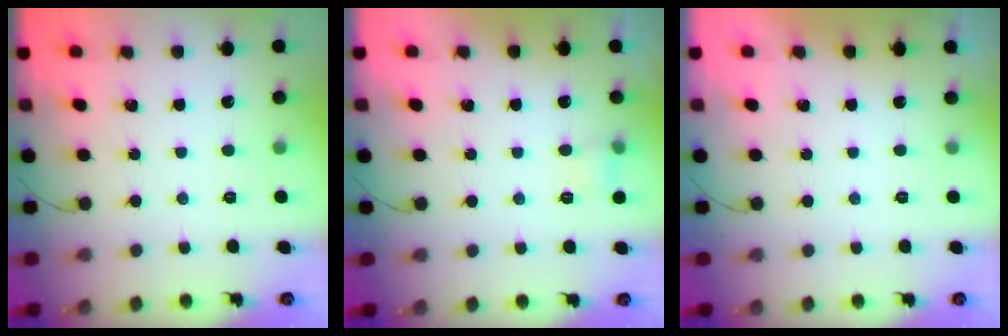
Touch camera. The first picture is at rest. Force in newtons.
{"total": 4.5, "press": 4.3, "slide": 1.3}
{"total": 0.0}